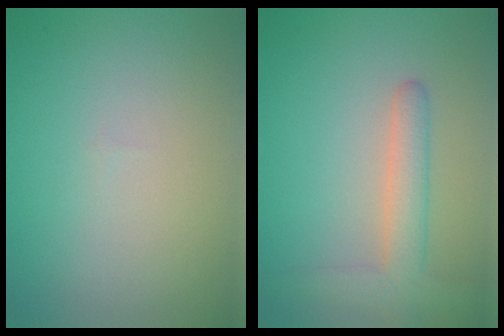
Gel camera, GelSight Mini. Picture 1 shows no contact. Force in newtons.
{"total": 3.6, "press": 3.6, "slide": 0.3}